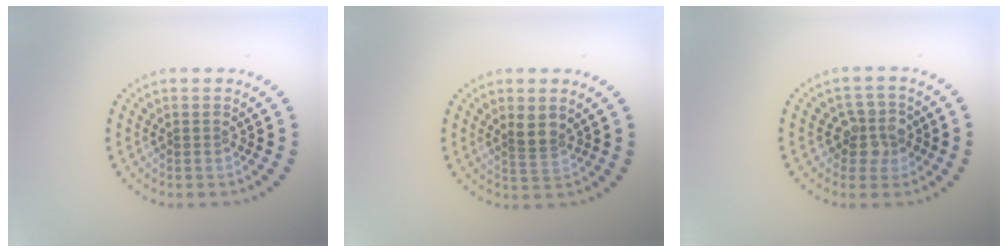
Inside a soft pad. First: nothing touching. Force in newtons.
{"total": 2.1, "press": 1.7, "slide": 1.1}
{"total": 2.9, "press": 2.6, "slide": 1.2}